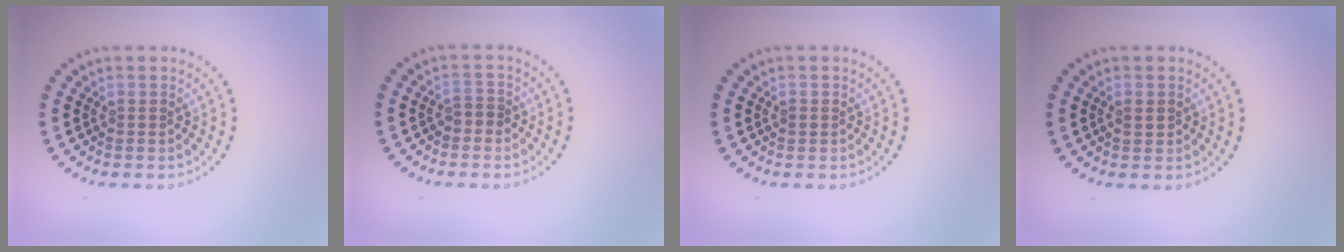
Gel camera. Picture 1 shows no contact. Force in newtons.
{"total": 1.1, "press": 1.0, "slide": 0.5}
{"total": 0.7, "press": 0.7, "slide": 0.0}
{"total": 0.7, "press": 0.6, "slide": 0.2}